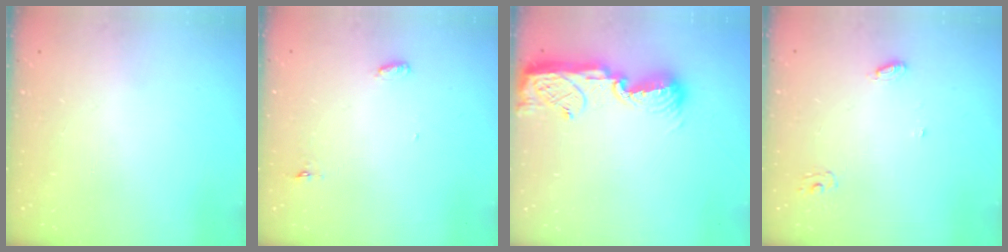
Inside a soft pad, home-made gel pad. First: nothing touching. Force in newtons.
{"total": 3.0, "press": 2.8, "slide": 0.9}
{"total": 11.6, "press": 11.5, "slide": 1.1}
{"total": 4.9, "press": 4.9, "slide": 0.3}